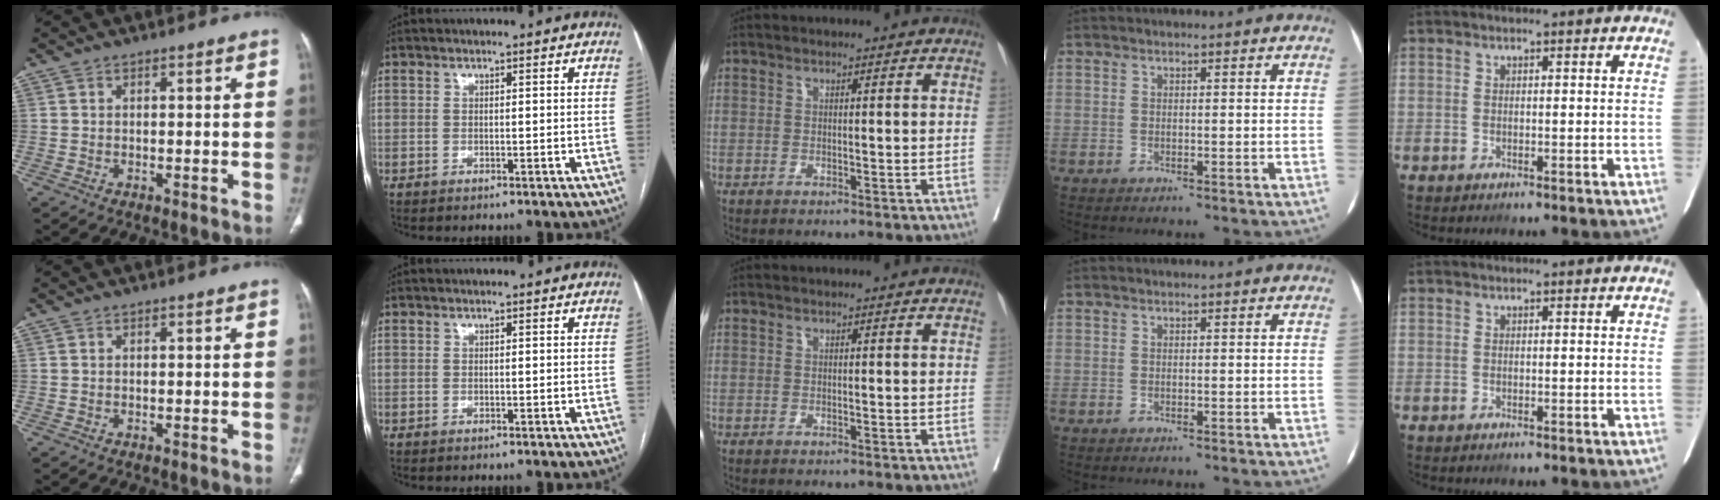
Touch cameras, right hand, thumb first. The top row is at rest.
{}